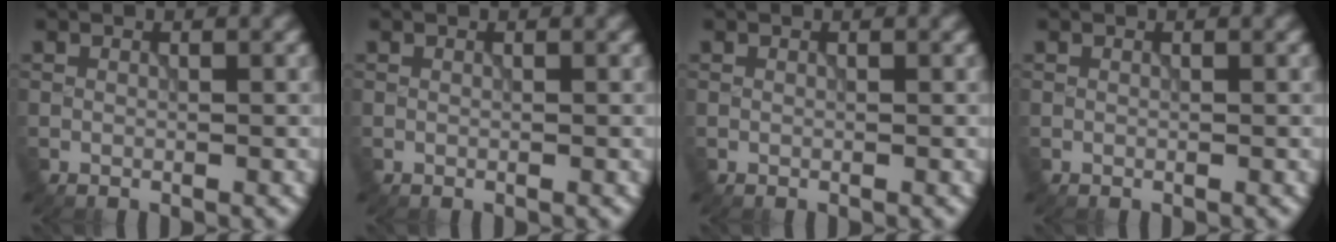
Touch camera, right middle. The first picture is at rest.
{"total": 0.0}
{"total": 0.0}
{"total": 0.0}